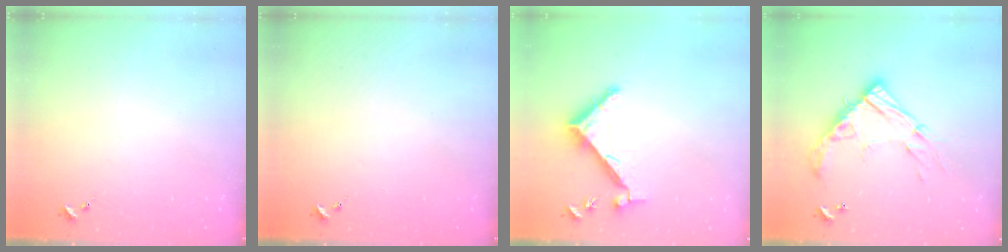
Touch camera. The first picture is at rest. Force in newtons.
{"total": 0.0}
{"total": 6.9, "press": 6.9, "slide": 0.3}
{"total": 18.0, "press": 17.9, "slide": 1.6}